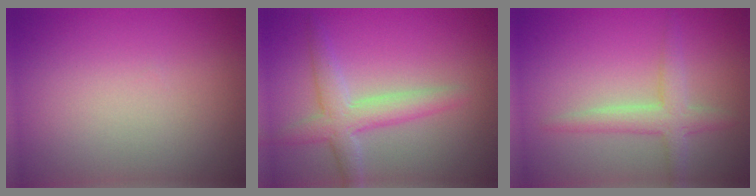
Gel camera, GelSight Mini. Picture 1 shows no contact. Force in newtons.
{"total": 3.6, "press": 3.6, "slide": 0.3}
{"total": 2.9, "press": 2.9, "slide": 0.2}